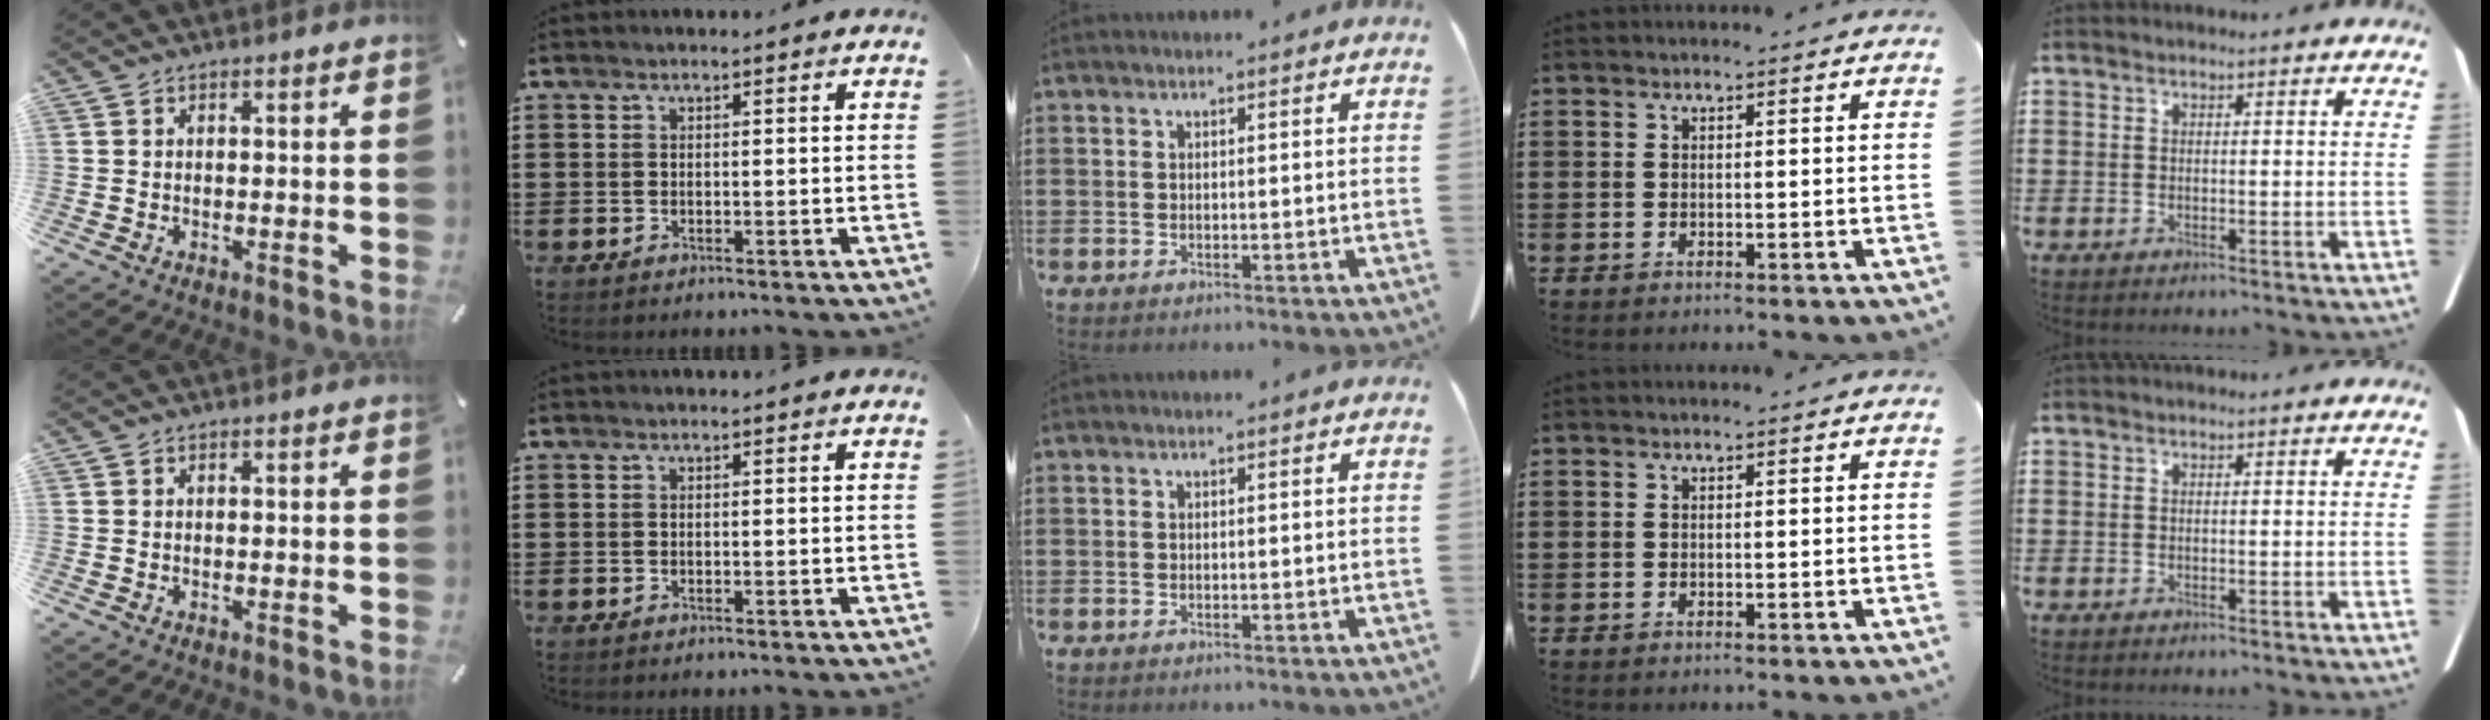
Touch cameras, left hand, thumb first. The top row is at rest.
{}